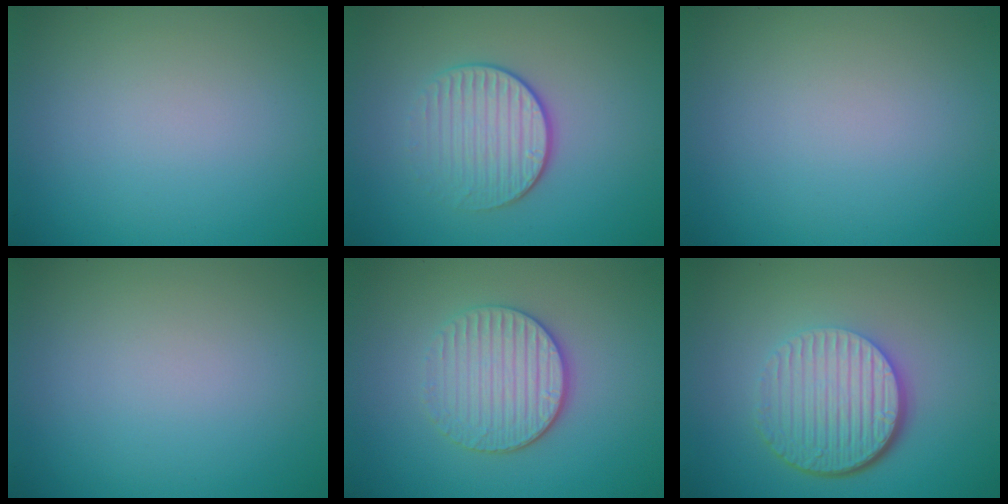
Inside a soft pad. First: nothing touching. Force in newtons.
{"total": 3.4, "press": 2.7, "slide": 2.0}
{"total": 0.0}
{"total": 0.0}
{"total": 4.0, "press": 3.4, "slide": 2.0}
{"total": 6.7, "press": 4.4, "slide": 5.0}